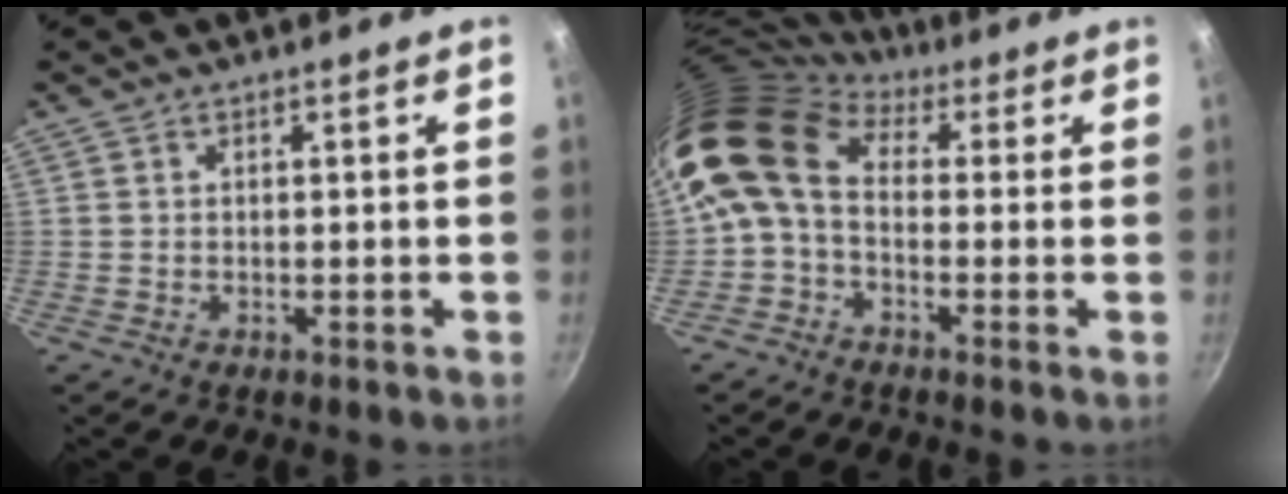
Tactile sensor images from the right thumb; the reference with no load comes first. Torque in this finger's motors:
{"motor_torque": [2.10, 2.90, 1.91, -0.40, 0.27]}